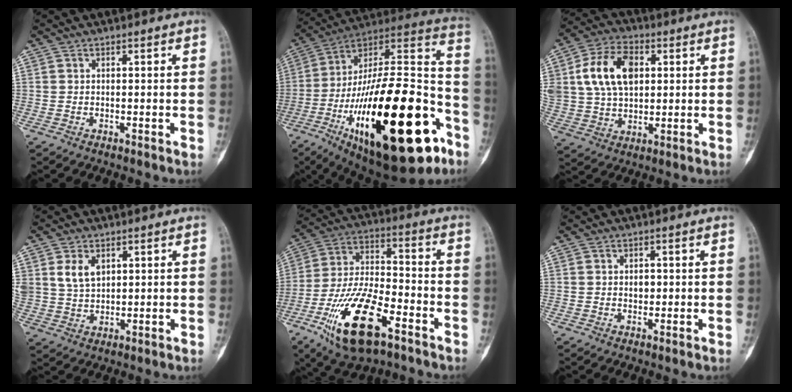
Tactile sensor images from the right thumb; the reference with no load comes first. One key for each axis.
{"total": 41.8, "fx": -16.7, "fy": 16.0, "fz": 34.8, "tx": -0.528, "ty": 0.058, "tz": -0.258}
{"total": 14.0, "fx": 3.5, "fy": 9.2, "fz": 10.0, "tx": -0.170, "ty": 0.007, "tz": 0.065}
{"total": 5.6, "fx": 2.4, "fy": 3.7, "fz": 3.5, "tx": -0.054, "ty": -0.011, "tz": 0.053}
{"total": 19.0, "fx": -9.4, "fy": 8.0, "fz": 14.5, "tx": -0.273, "ty": 0.048, "tz": -0.166}
{"total": 1.8, "fx": 0.2, "fy": 1.3, "fz": 1.2, "tx": -0.011, "ty": 0.001, "tz": 0.003}